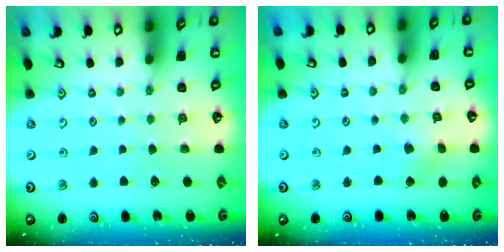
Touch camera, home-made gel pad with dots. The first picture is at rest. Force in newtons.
{"total": 2.8, "press": 2.8, "slide": 0.4}